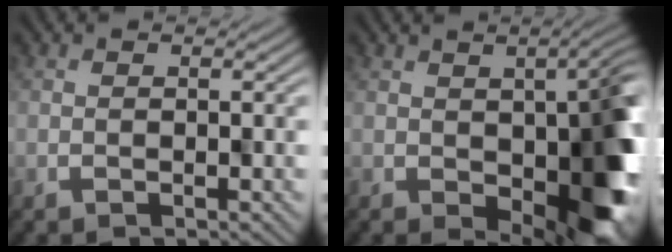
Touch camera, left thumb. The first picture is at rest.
{"total": 11.2, "force": [-2.3, 5.5, 9.5], "torque": [-0.107, -0.027, -0.012]}